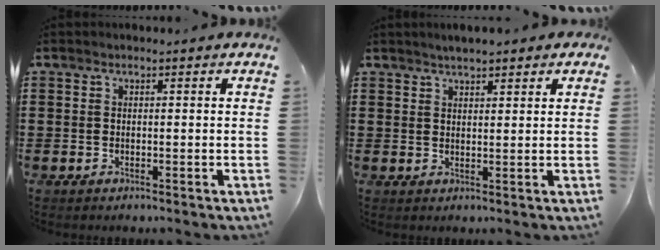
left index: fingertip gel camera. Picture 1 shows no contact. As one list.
[{"total": 2.3, "force": [2.0, 0.6, 1.0], "torque": [-0.024, 0.006, 0.036]}]